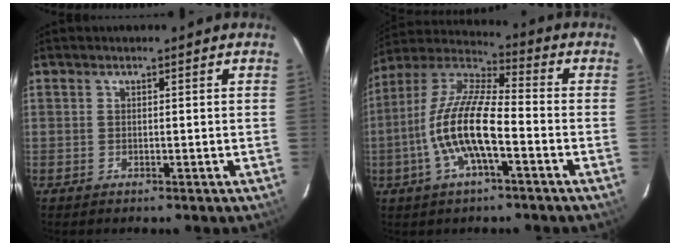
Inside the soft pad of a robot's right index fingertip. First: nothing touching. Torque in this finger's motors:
{"motor_torque": [0.72, -0.24, 1.06, 0.21]}